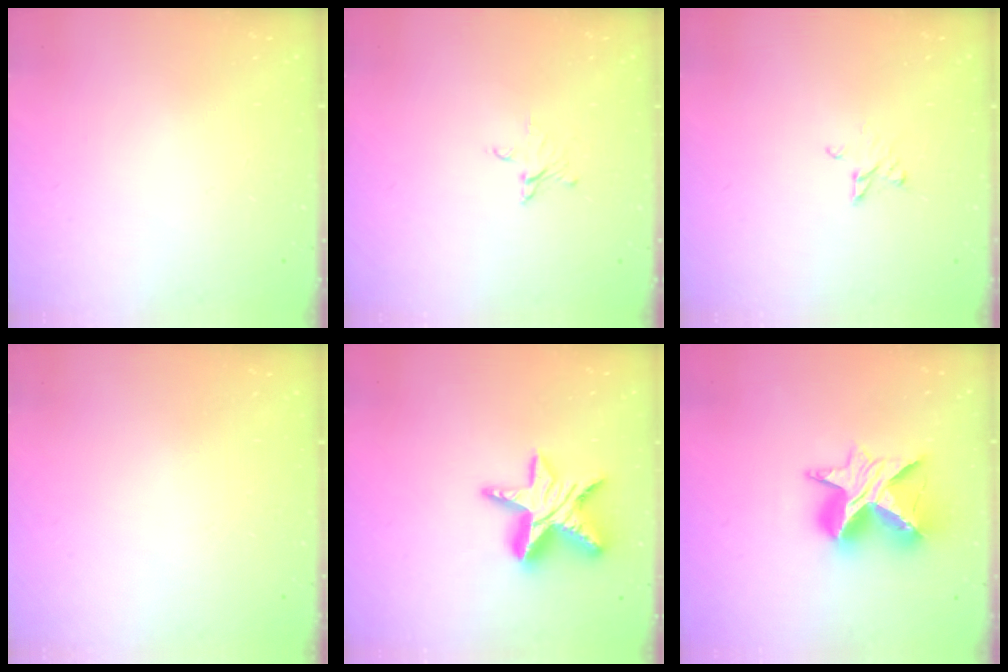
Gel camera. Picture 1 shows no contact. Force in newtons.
{"total": 2.9, "press": 2.9, "slide": 0.3}
{"total": 3.3, "press": 3.3, "slide": 0.3}
{"total": 0.0}
{"total": 15.0, "press": 14.9, "slide": 1.2}
{"total": 13.8, "press": 13.7, "slide": 0.9}